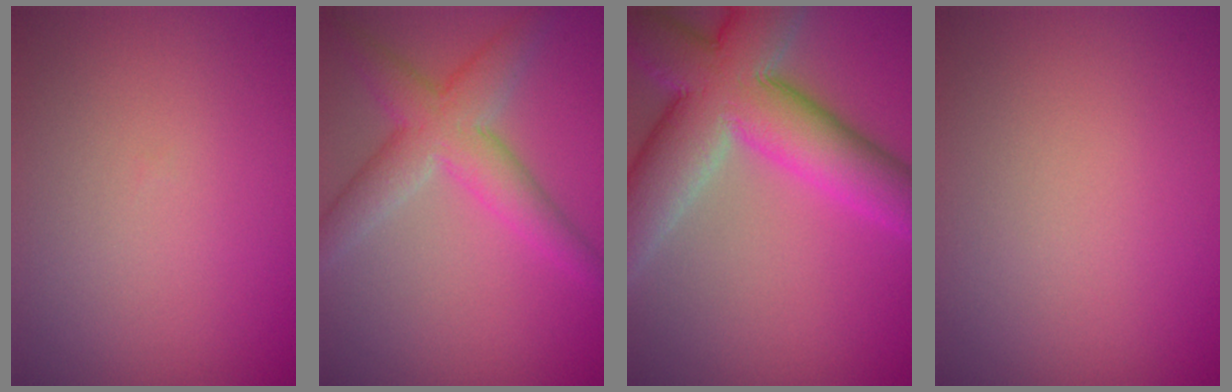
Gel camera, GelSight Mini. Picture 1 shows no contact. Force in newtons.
{"total": 5.0, "press": 5.0, "slide": 0.2}
{"total": 11.9, "press": 11.9, "slide": 0.9}
{"total": 0.0}